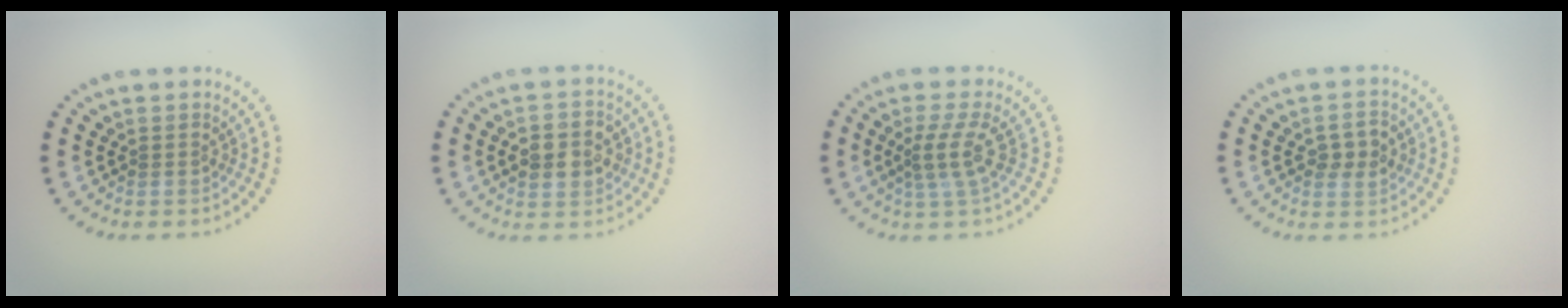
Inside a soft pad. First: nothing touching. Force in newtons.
{"total": 3.4, "press": 3.4, "slide": 0.4}
{"total": 2.8, "press": 2.0, "slide": 1.9}
{"total": 2.5, "press": 2.5, "slide": 0.1}